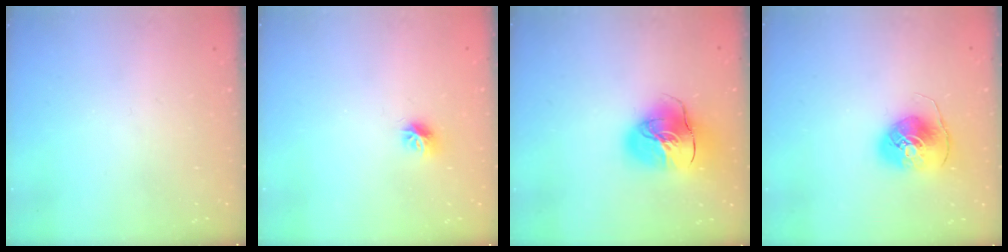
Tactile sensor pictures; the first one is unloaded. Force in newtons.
{"total": 7.4, "press": 7.3, "slide": 0.6}
{"total": 16.5, "press": 16.4, "slide": 2.3}
{"total": 8.1, "press": 8.0, "slide": 1.2}